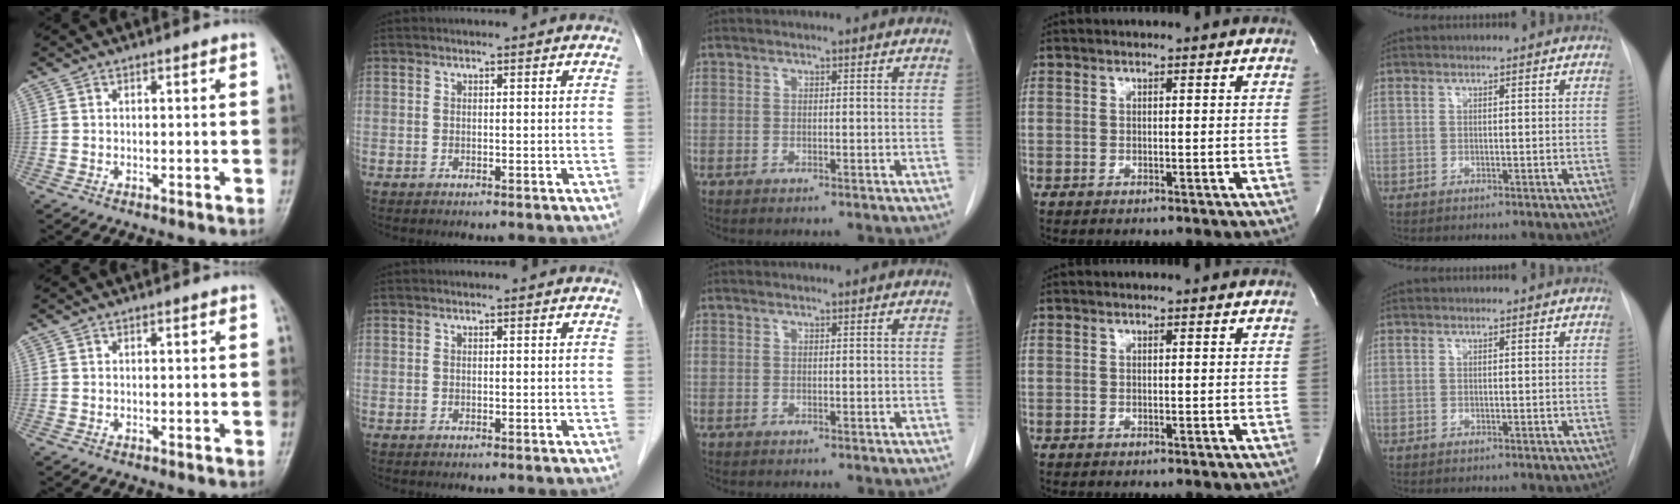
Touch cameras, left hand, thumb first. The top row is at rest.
{}